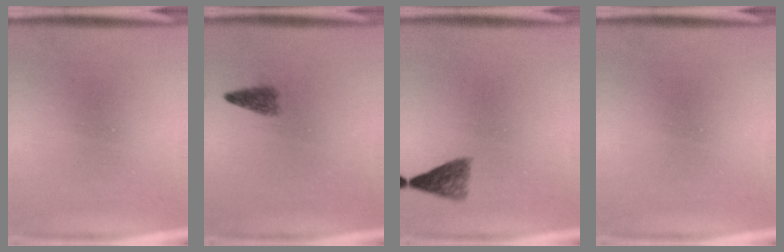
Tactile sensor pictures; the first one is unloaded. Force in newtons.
{"total": 2.2}
{"total": 2.9}
{"total": 0.0}